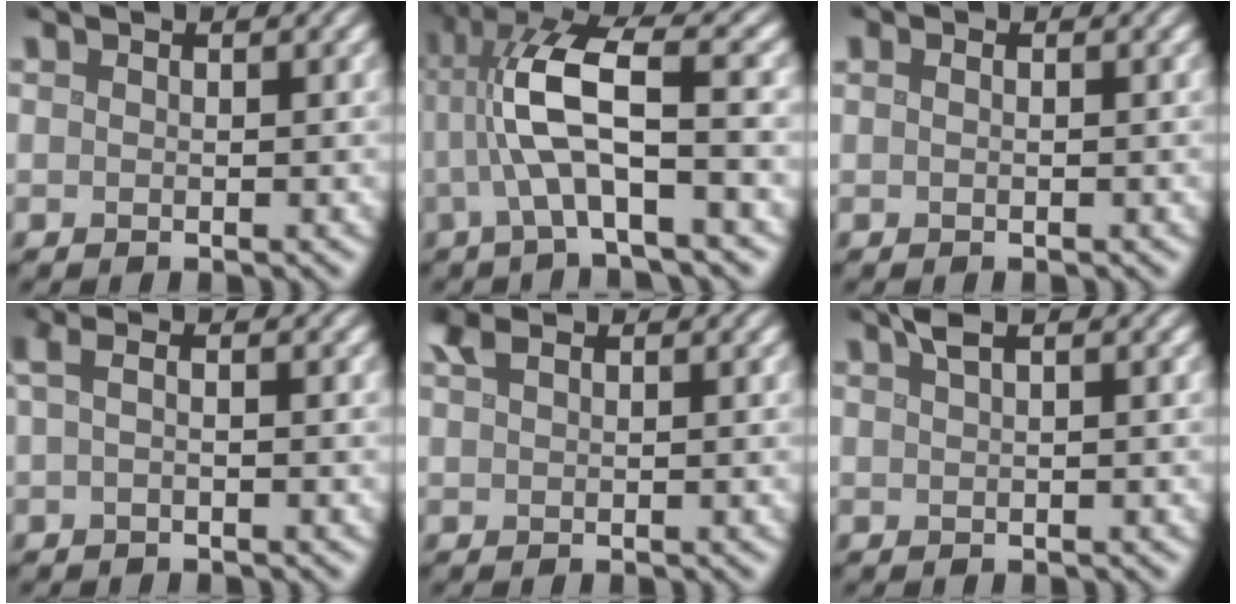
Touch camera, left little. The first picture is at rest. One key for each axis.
{"total": 7.6, "fx": -0.6, "fy": 1.8, "fz": 7.4, "tx": -0.152, "ty": 0.022, "tz": -0.017}
{"total": 1.0, "fx": 0.4, "fy": 0.5, "fz": 0.8, "tx": -0.011, "ty": -0.004, "tz": -0.002}
{"total": 2.0, "fx": 0.0, "fy": 0.5, "fz": 1.9, "tx": -0.039, "ty": 0.002, "tz": -0.004}
{"total": 1.5, "fx": 1.0, "fy": 0.5, "fz": 1.0, "tx": -0.021, "ty": 0.006, "tz": 0.018}
{"total": 1.7, "fx": 0.9, "fy": 0.5, "fz": 1.4, "tx": -0.022, "ty": 0.009, "tz": 0.014}